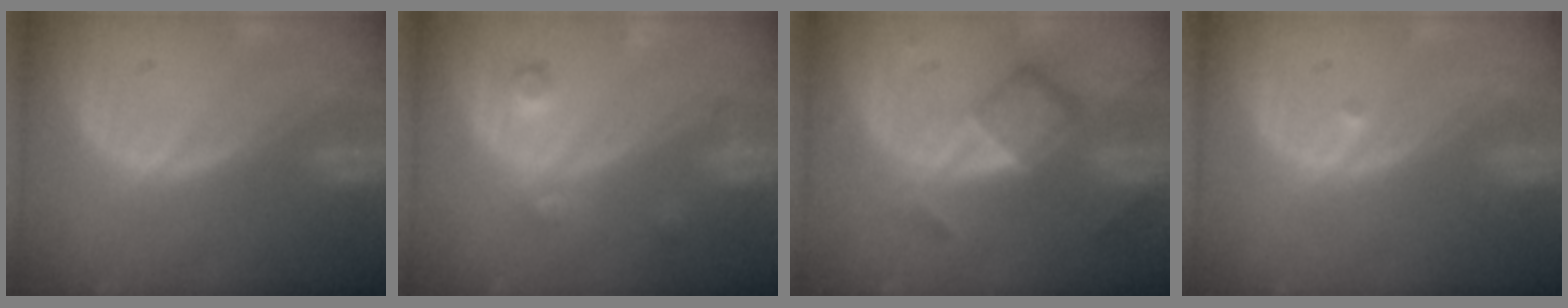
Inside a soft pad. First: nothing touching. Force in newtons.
{"total": 3.7, "press": 3.4, "slide": 1.5}
{"total": 6.8, "press": 5.9, "slide": 3.5}
{"total": 0.5, "press": 0.4, "slide": 0.3}